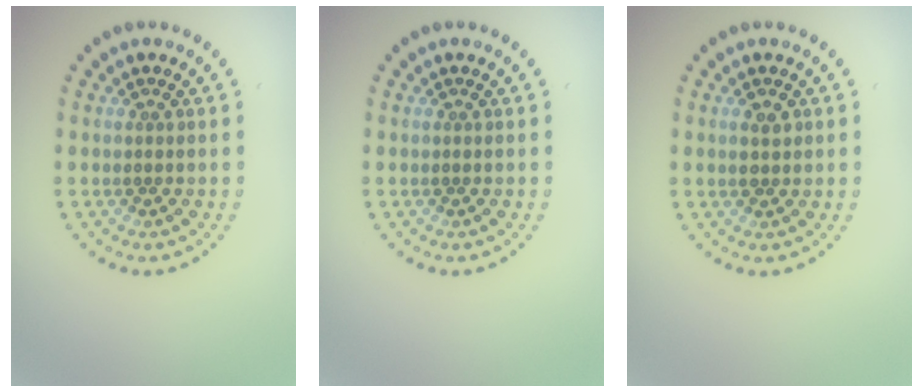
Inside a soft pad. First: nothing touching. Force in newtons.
{"total": 0.0}
{"total": 1.5, "press": 1.5, "slide": 0.2}